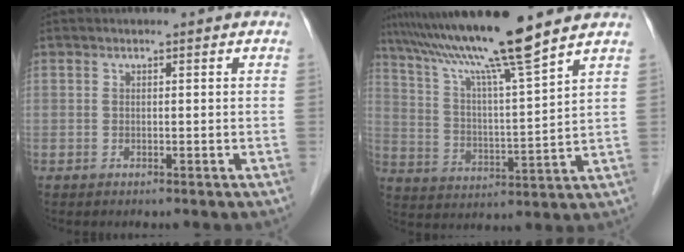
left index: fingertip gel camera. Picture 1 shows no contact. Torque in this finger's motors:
{"motor_torque": [0.63, -0.53, 0.94, 0.21]}